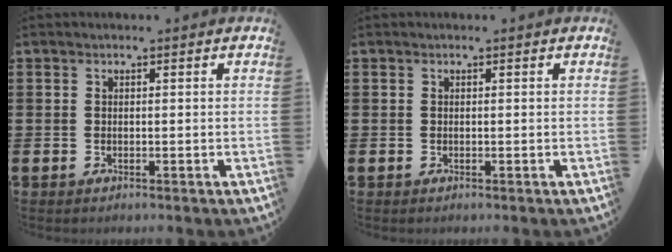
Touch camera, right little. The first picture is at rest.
{"total": 0.0}